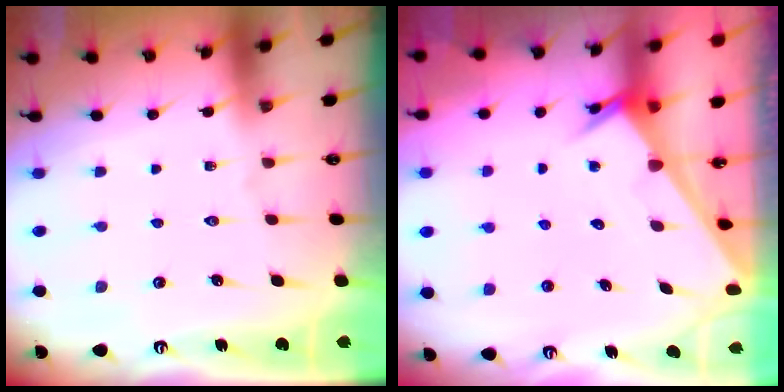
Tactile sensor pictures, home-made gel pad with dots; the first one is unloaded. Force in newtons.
{"total": 2.5, "press": 2.5, "slide": 0.1}